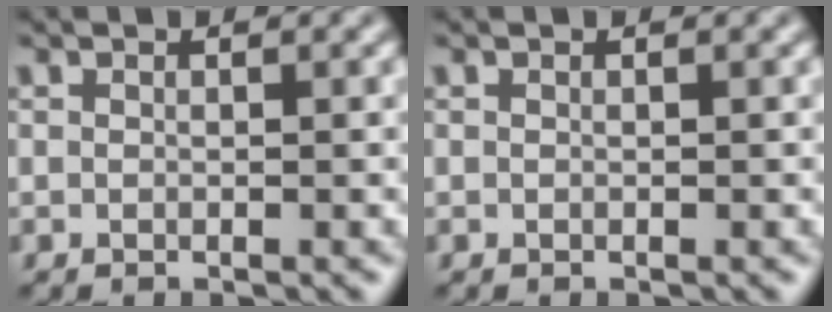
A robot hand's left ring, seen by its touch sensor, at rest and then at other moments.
{"total": 0.0}